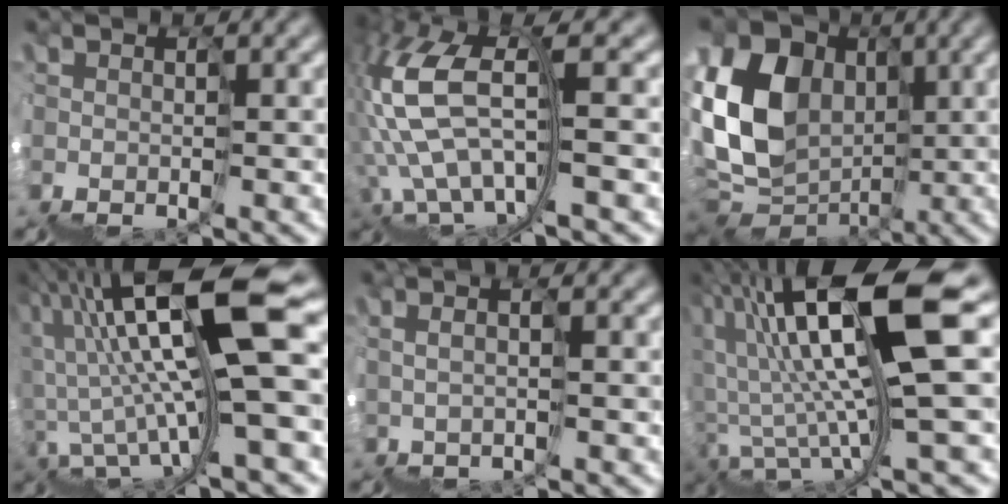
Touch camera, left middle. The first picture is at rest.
{"total": 7.0, "force": [1.5, 3.2, 6.0], "torque": [-0.150, 0.026, 0.026]}
{"total": 9.7, "force": [3.9, 7.8, 4.2], "torque": [-0.111, 0.033, 0.053]}
{"total": 10.4, "force": [2.8, 1.3, 9.9], "torque": [-0.157, 0.042, 0.054]}
{"total": 1.9, "force": [1.7, 0.0, 0.8], "torque": [0.021, 0.015, 0.029]}
{"total": 10.0, "force": [4.9, 0.9, 8.7], "torque": [-0.132, 0.038, 0.093]}